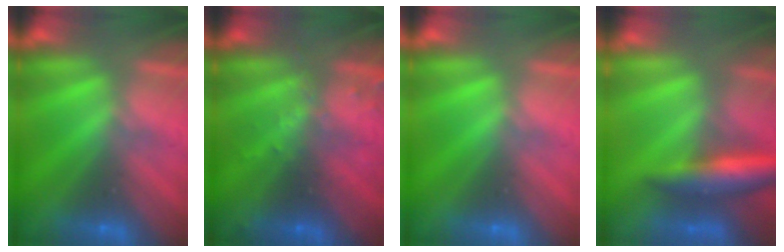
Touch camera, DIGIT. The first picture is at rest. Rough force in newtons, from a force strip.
{"total": 3.1}
{"total": 0.0}
{"total": 7.3}